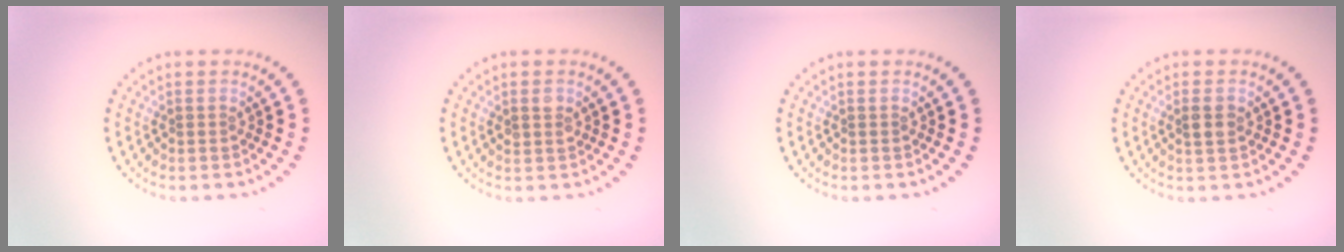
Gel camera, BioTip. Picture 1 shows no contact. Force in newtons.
{"total": 1.3, "press": 1.2, "slide": 0.3}
{"total": 0.0}
{"total": 1.6, "press": 1.6, "slide": 0.3}